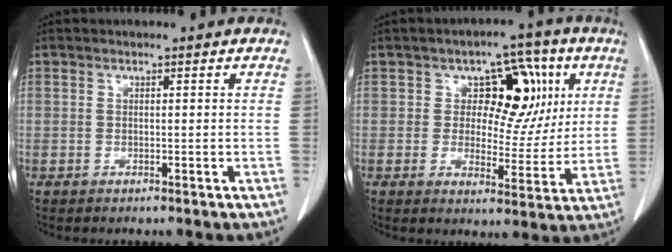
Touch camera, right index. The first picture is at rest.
{"total": 9.8, "force": [3.0, 6.4, 6.8], "torque": [-0.067, 0.023, 0.046]}